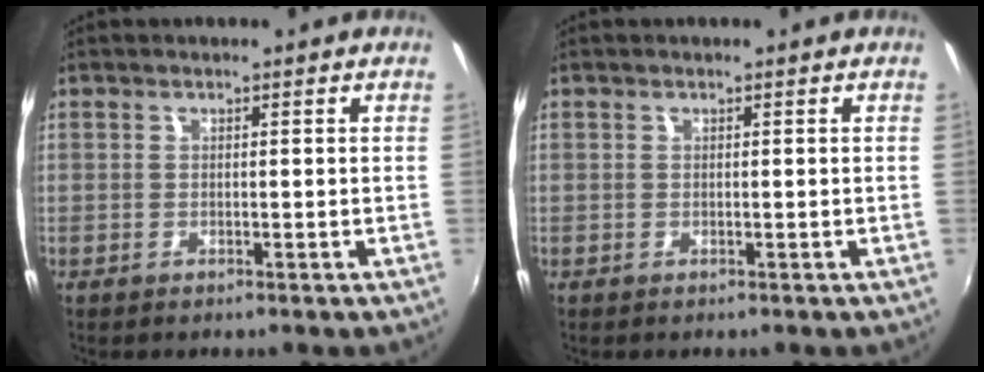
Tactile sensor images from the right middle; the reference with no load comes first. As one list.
[{"total": 0.0}]